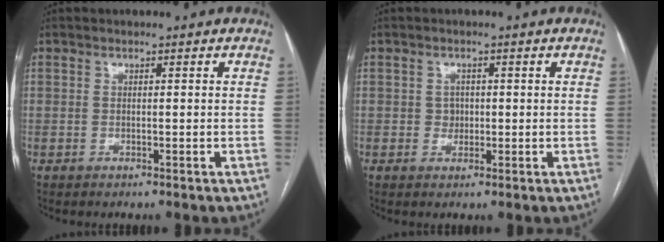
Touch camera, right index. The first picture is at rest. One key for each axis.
{"total": 1.8, "fx": 0.0, "fy": 1.6, "fz": 0.7, "tx": -0.009, "ty": 0.003, "tz": 0.002}